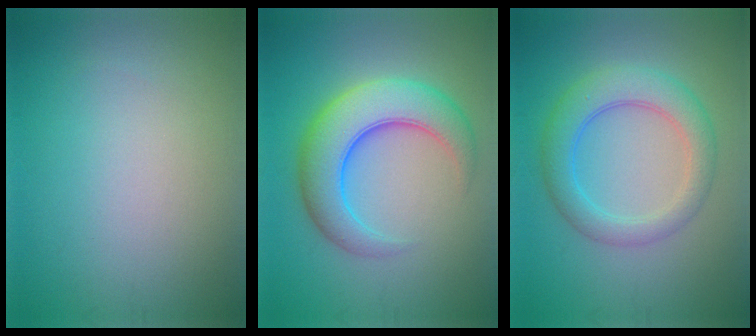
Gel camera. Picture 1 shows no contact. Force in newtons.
{"total": 7.5, "press": 7.5, "slide": 0.1}
{"total": 4.8, "press": 4.8, "slide": 0.1}